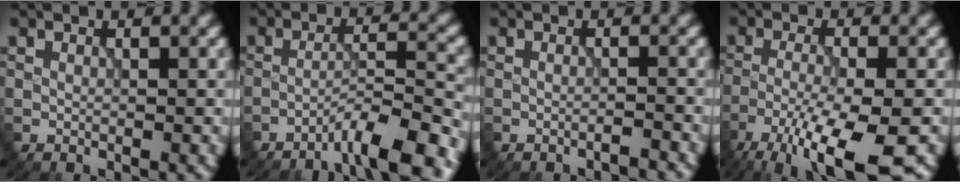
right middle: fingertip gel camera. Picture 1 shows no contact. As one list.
[{"total": 6.6, "force": [-4.8, 0.8, 4.4], "torque": [-0.064, 0.011, -0.085]}, {"total": 1.4, "force": [-1.2, 0.2, 0.8], "torque": [-0.003, 0.002, -0.026]}, {"total": 9.0, "force": [-5.8, 1.8, 6.6], "torque": [-0.119, -0.015, -0.105]}]